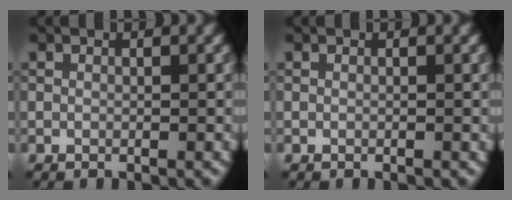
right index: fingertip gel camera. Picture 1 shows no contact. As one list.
[{"total": 0.0}]